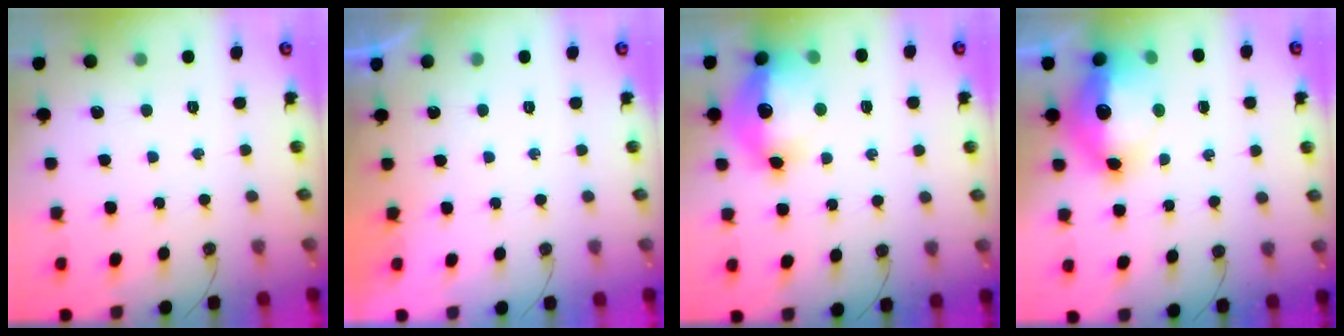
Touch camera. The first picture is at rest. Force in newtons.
{"total": 0.0}
{"total": 17.0, "press": 16.9, "slide": 1.4}
{"total": 16.7, "press": 16.2, "slide": 4.2}